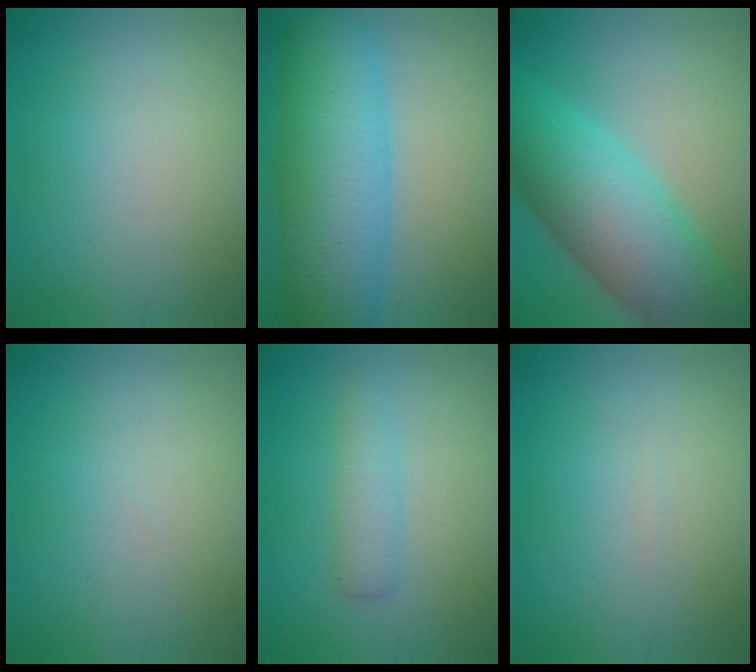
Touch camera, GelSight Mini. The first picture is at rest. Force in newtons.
{"total": 10.9, "press": 10.9, "slide": 0.2}
{"total": 10.0, "press": 10.0, "slide": 0.2}
{"total": 0.0}
{"total": 2.1, "press": 2.1, "slide": 0.1}
{"total": 0.0}